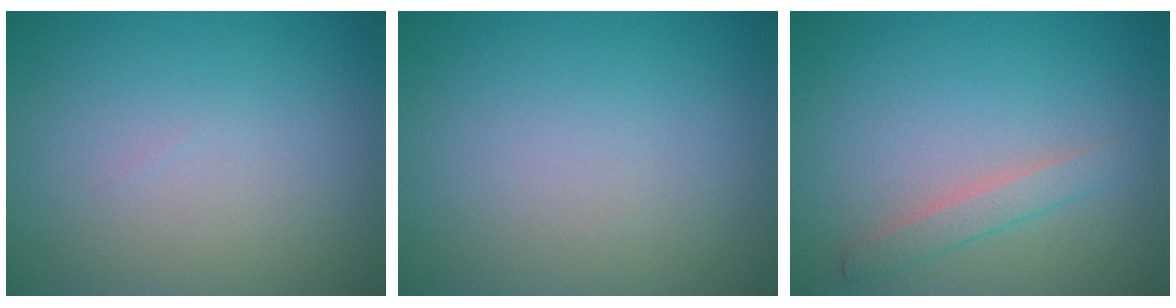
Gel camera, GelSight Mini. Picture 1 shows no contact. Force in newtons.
{"total": 0.0}
{"total": 1.7, "press": 1.7, "slide": 0.1}